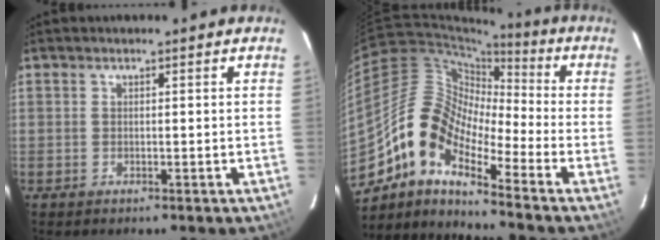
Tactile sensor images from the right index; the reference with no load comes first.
{"total": 12.7, "force": [-7.8, 4.6, 8.9], "torque": [-0.141, 0.011, -0.167]}